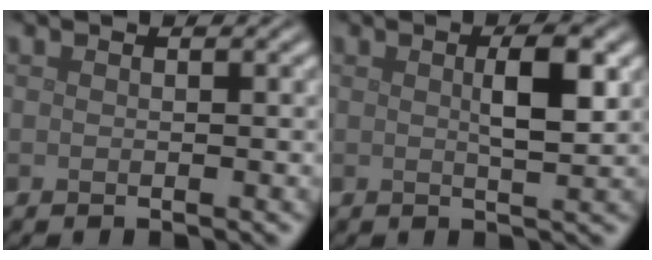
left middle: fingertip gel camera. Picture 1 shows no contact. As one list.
[{"total": 3.6, "force": [0.8, 0.7, 3.4], "torque": [-0.055, 0.003, 0.013]}]